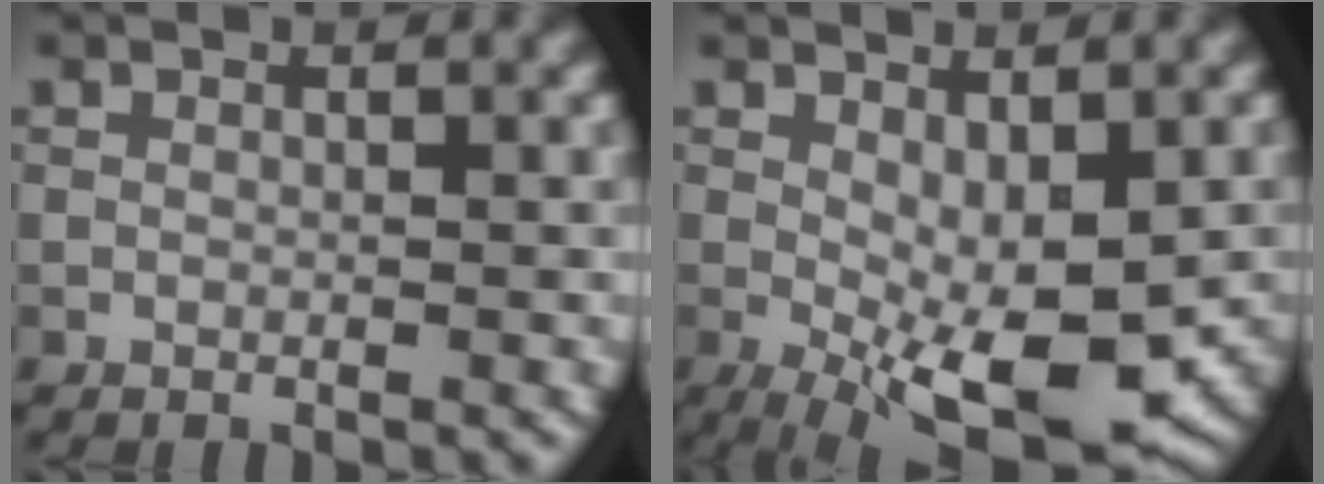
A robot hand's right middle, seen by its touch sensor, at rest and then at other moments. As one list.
[{"total": 9.0, "force": [-2.2, 3.2, 8.1], "torque": [-0.148, -0.016, -0.031]}]